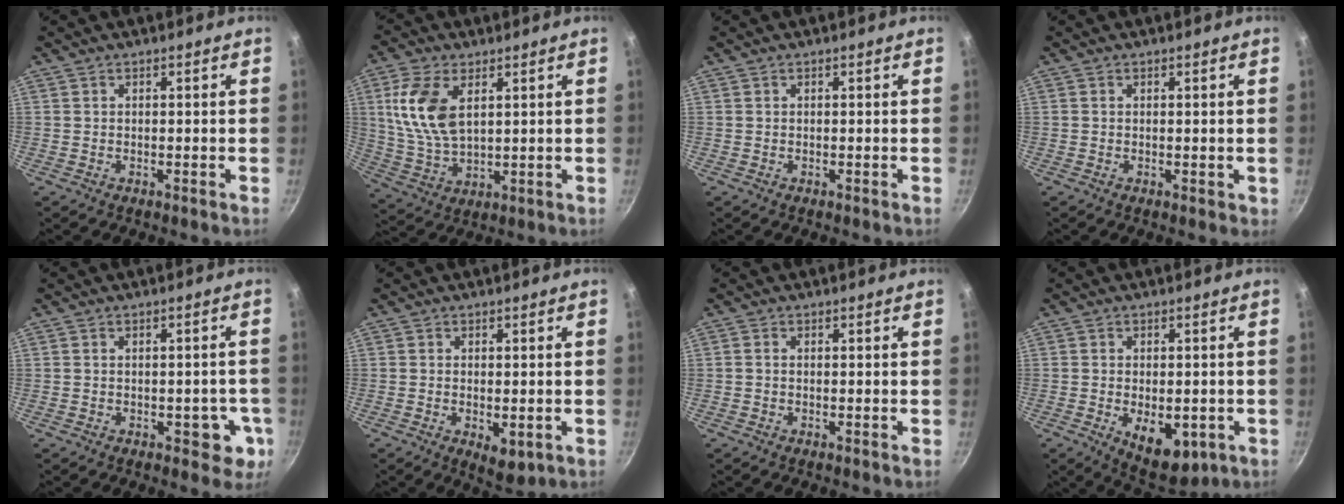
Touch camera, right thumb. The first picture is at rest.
{"total": 12.3, "force": [3.7, 6.8, 9.6], "torque": [-0.188, -0.013, 0.080]}
{"total": 0.0}
{"total": 0.7, "force": [0.1, 0.3, 0.6], "torque": [-0.005, 0.000, 0.000]}
{"total": 5.4, "force": [-1.7, 3.3, 4.0], "torque": [-0.014, 0.012, -0.017]}
{"total": 4.9, "force": [-1.3, 2.5, 4.0], "torque": [-0.054, -0.010, -0.011]}
{"total": 0.6, "force": [-0.1, 0.4, 0.4], "torque": [-0.009, 0.004, -0.003]}
{"total": 10.1, "force": [-2.7, 5.7, 7.9], "torque": [-0.084, -0.004, -0.021]}